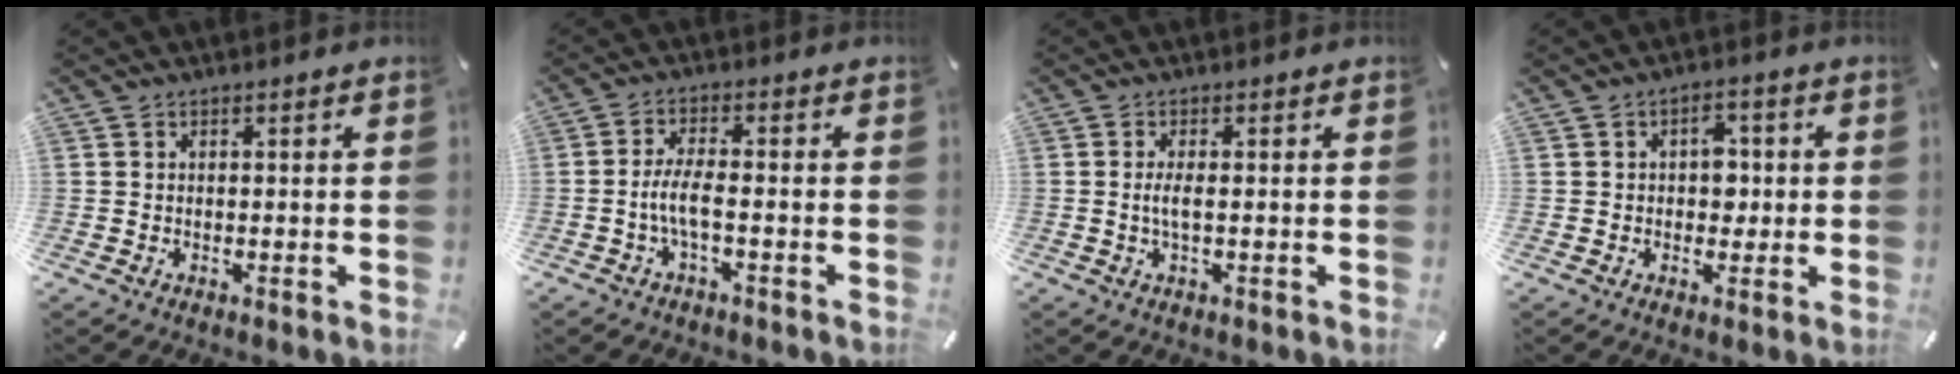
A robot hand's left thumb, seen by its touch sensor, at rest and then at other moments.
{"total": 5.7, "force": [-1.8, 1.6, 5.2], "torque": [-0.109, -0.001, -0.036]}
{"total": 3.1, "force": [-0.1, 0.6, 3.0], "torque": [-0.062, -0.006, -0.006]}
{"total": 4.9, "force": [0.1, 3.6, 3.3], "torque": [-0.034, -0.001, -0.008]}